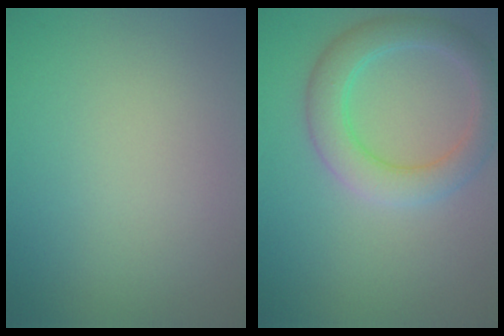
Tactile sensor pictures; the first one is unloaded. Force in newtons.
{"total": 4.6, "press": 4.6, "slide": 0.6}